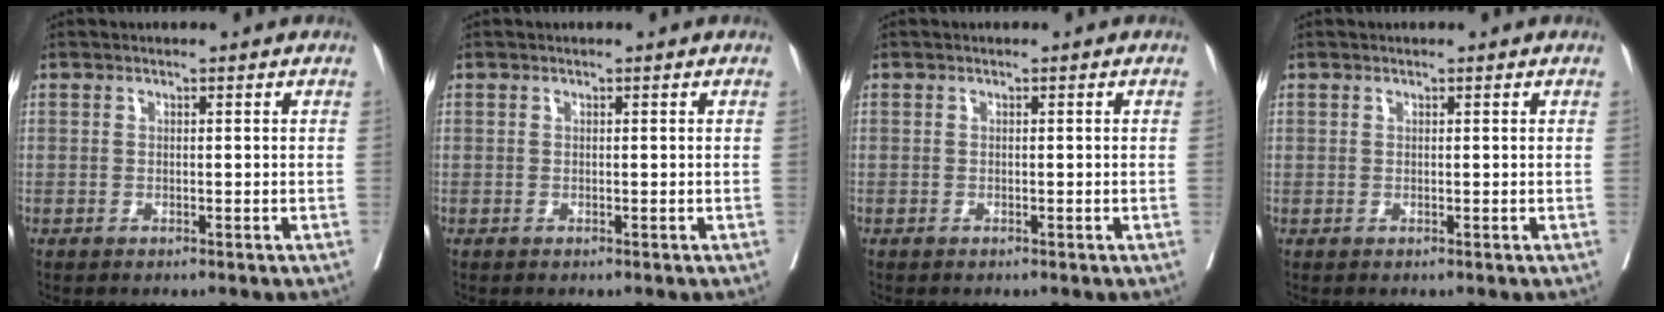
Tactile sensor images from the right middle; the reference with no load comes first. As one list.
[{"total": 0.0}, {"total": 0.0}, {"total": 0.0}]